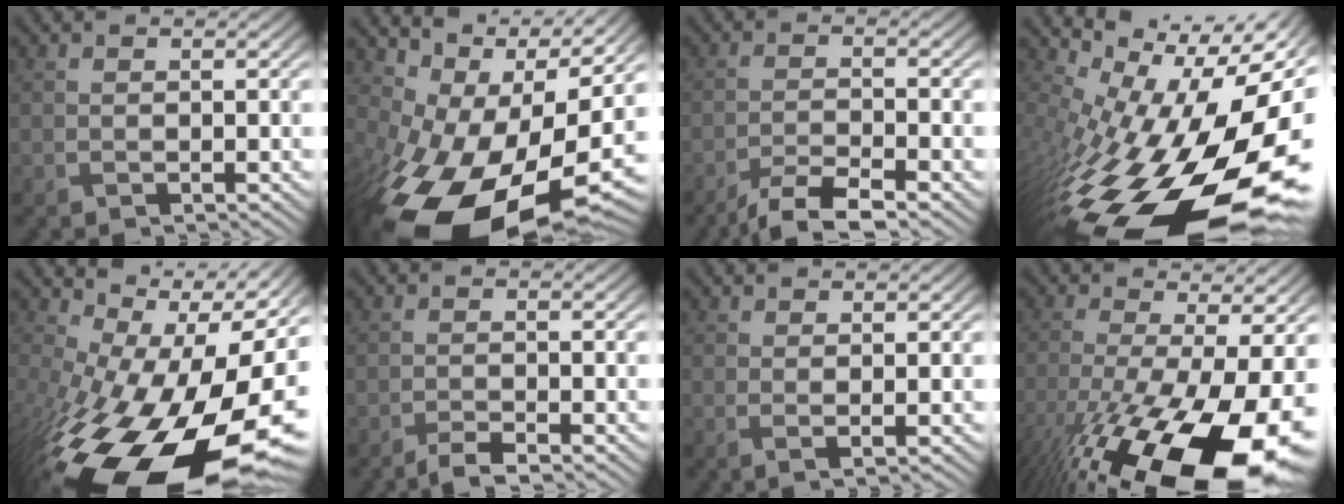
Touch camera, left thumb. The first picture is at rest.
{"total": 15.4, "force": [-3.6, 8.1, 12.5], "torque": [-0.219, -0.021, -0.047]}
{"total": 5.0, "force": [-3.9, 0.8, 2.9], "torque": [-0.055, -0.003, -0.078]}
{"total": 19.3, "force": [-6.0, 8.5, 16.2], "torque": [-0.274, -0.036, -0.095]}
{"total": 19.1, "force": [-5.8, 10.1, 15.1], "torque": [-0.265, -0.059, -0.082]}
{"total": 2.1, "force": [-1.7, 0.2, 1.2], "torque": [-0.020, 0.002, -0.039]}
{"total": 1.4, "force": [0.6, 0.2, 1.2], "torque": [-0.025, -0.003, 0.012]}
{"total": 19.5, "force": [-9.1, 7.0, 15.8], "torque": [-0.296, -0.063, -0.131]}